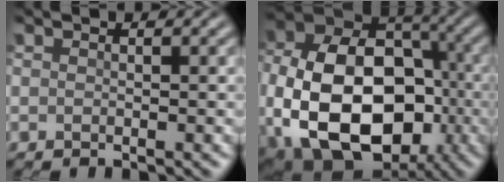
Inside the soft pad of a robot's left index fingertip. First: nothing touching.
{"total": 17.0, "force": [-3.5, 11.9, 11.6], "torque": [-0.209, -0.033, -0.044]}